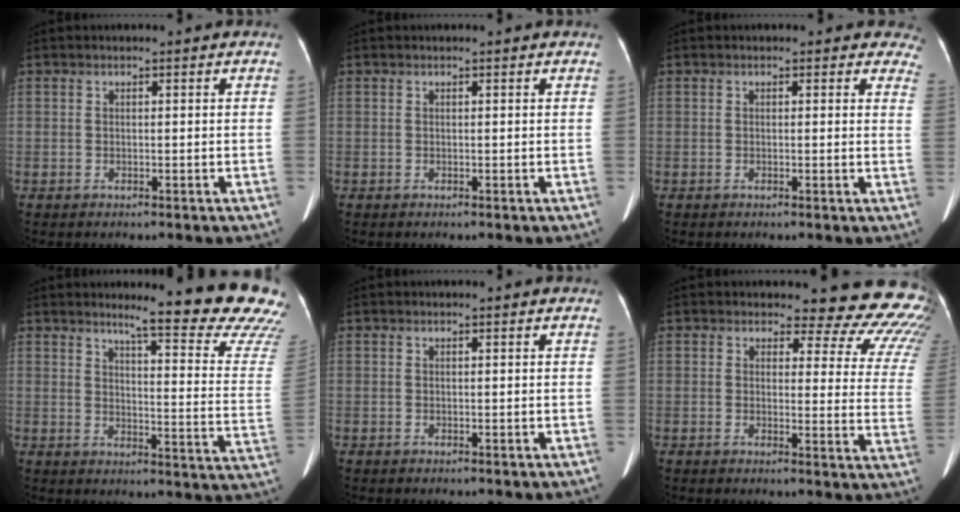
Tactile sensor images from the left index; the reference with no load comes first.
{"total": 0.0}
{"total": 4.1, "force": [3.6, 1.9, 0.8], "torque": [0.023, -0.009, 0.005]}
{"total": 19.4, "force": [17.5, 0.4, 8.4], "torque": [-0.096, -0.109, 0.192]}
{"total": 0.0}
{"total": 19.1, "force": [18.0, 5.7, 3.2], "torque": [-0.004, -0.117, 0.161]}